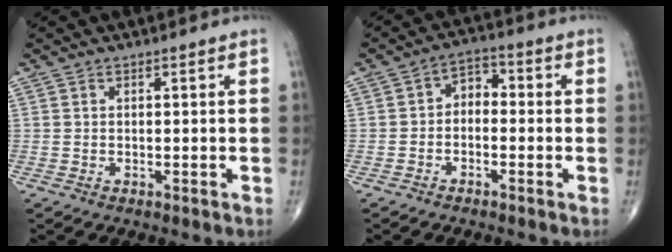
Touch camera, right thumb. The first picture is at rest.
{"total": 4.3, "force": [-0.9, 3.1, 2.9], "torque": [-0.027, 0.023, -0.031]}